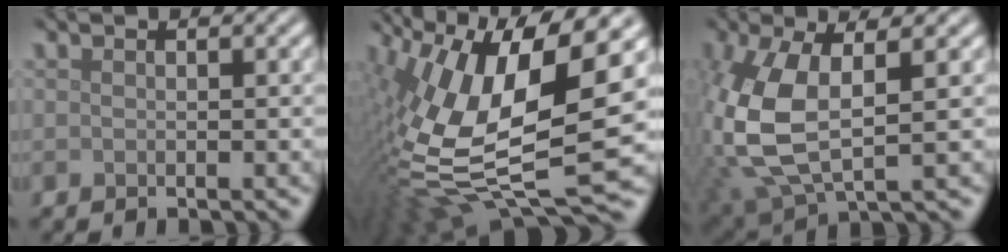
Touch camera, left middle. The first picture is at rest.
{"total": 16.5, "force": [0.8, 7.0, 14.9], "torque": [-0.312, -0.012, 0.018]}
{"total": 9.7, "force": [0.0, 4.9, 8.4], "torque": [-0.214, -0.014, 0.008]}